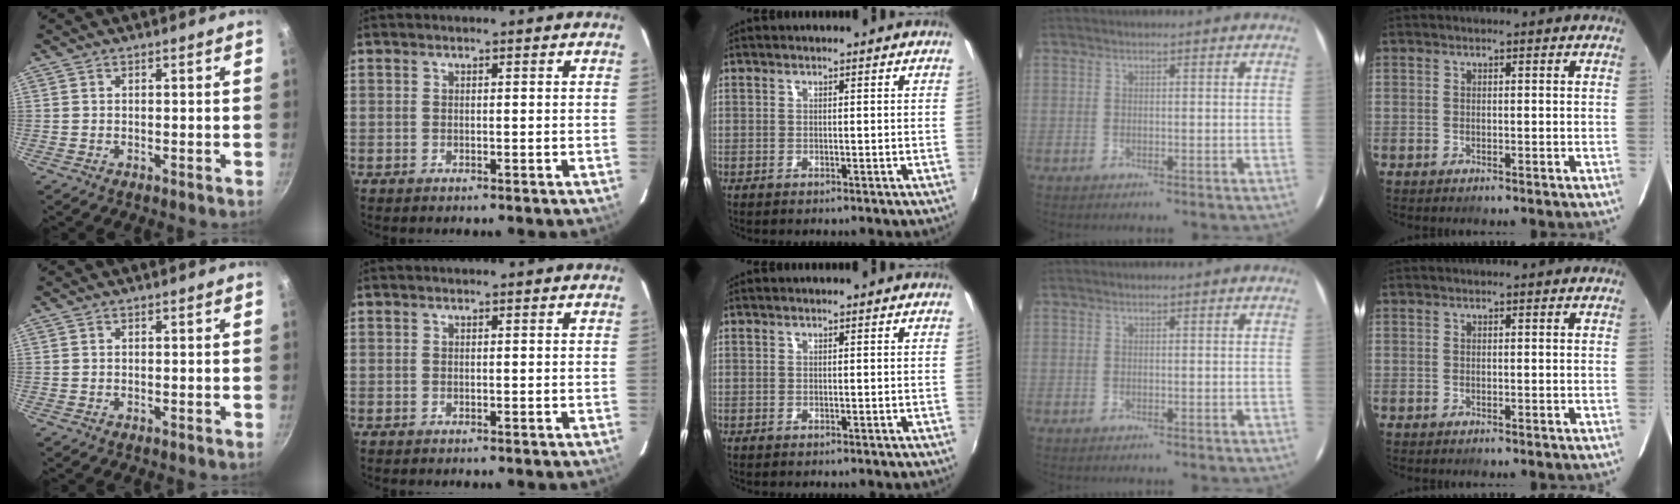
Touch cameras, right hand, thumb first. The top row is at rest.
{}